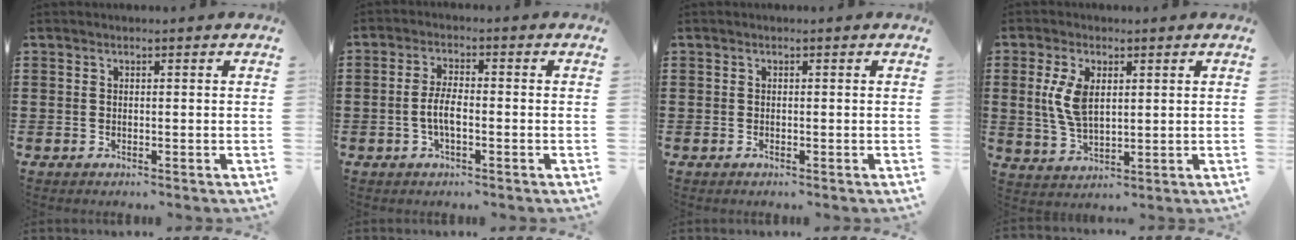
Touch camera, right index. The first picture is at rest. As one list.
[{"total": 3.9, "force": [-1.0, 1.3, 3.6], "torque": [-0.083, -0.002, -0.025]}, {"total": 0.0}, {"total": 6.5, "force": [1.4, 3.3, 5.4], "torque": [-0.127, 0.004, 0.020]}]